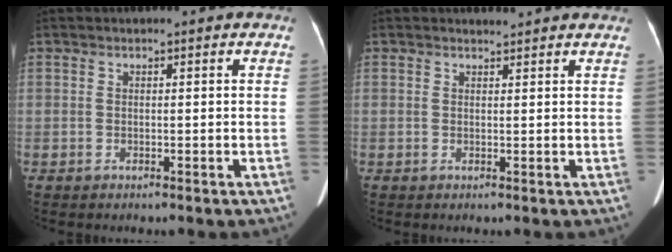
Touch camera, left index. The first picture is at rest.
{"total": 2.2, "force": [2.1, 0.3, 0.2], "torque": [-0.012, 0.009, 0.026]}